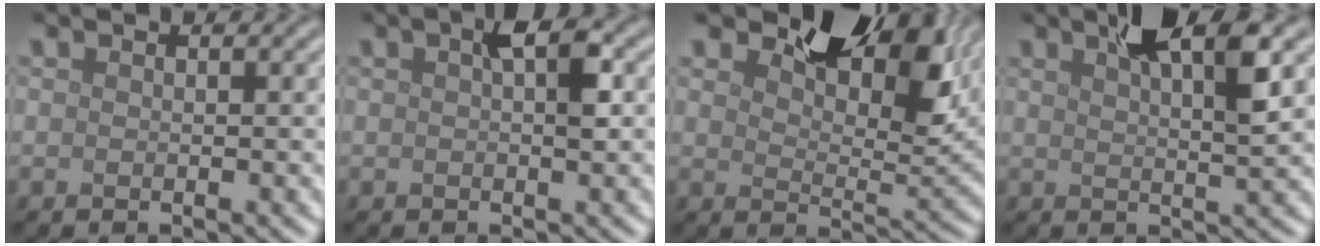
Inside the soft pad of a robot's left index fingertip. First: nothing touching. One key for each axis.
{"total": 2.7, "fx": 0.7, "fy": 0.8, "fz": 2.5, "tx": -0.039, "ty": 0.009, "tz": 0.009}
{"total": 8.4, "fx": 5.0, "fy": 3.7, "fz": 5.6, "tx": -0.078, "ty": -0.002, "tz": 0.080}
{"total": 5.4, "fx": 3.0, "fy": 1.0, "fz": 4.4, "tx": -0.063, "ty": 0.006, "tz": 0.045}